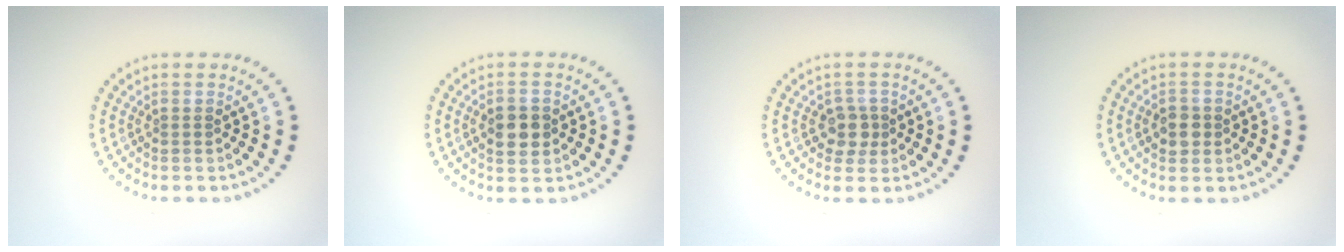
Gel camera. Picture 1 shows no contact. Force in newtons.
{"total": 3.0, "press": 3.0, "slide": 0.1}
{"total": 2.0, "press": 1.7, "slide": 1.0}
{"total": 1.9, "press": 1.8, "slide": 0.5}